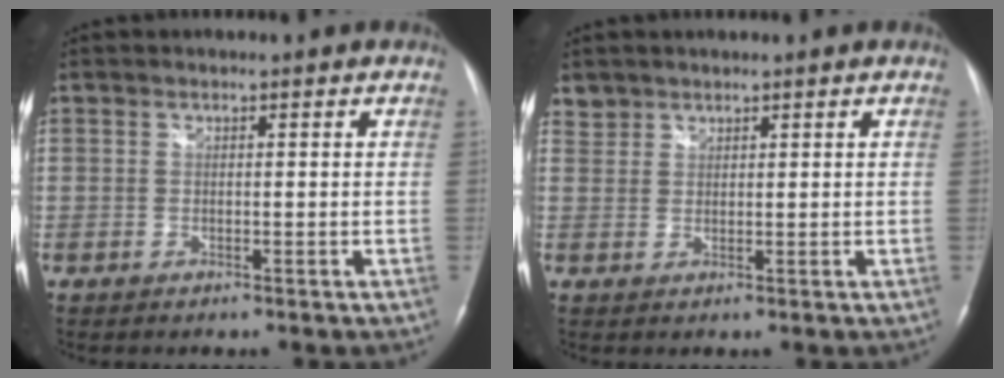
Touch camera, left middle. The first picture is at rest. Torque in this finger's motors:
{"motor_torque": [0.04, -0.03, 0.01, 0.00]}